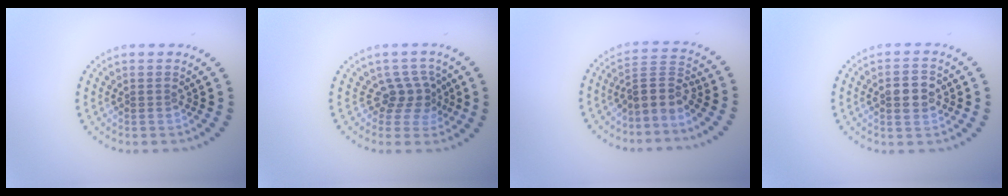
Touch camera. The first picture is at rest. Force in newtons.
{"total": 2.5, "press": 1.8, "slide": 1.7}
{"total": 3.0, "press": 2.1, "slide": 2.1}
{"total": 2.8, "press": 2.8, "slide": 0.1}